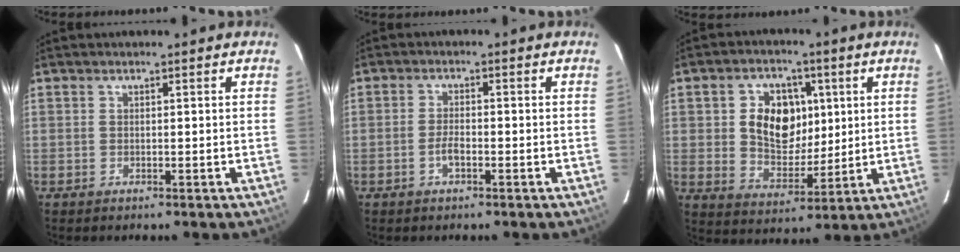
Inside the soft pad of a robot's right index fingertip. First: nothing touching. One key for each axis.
{"total": 2.5, "fx": -1.2, "fy": 1.0, "fz": 2.0, "tx": -0.045, "ty": 0.003, "tz": -0.023}
{"total": 11.4, "fx": 2.4, "fy": 8.3, "fz": 7.5, "tx": -0.144, "ty": 0.014, "tz": 0.048}